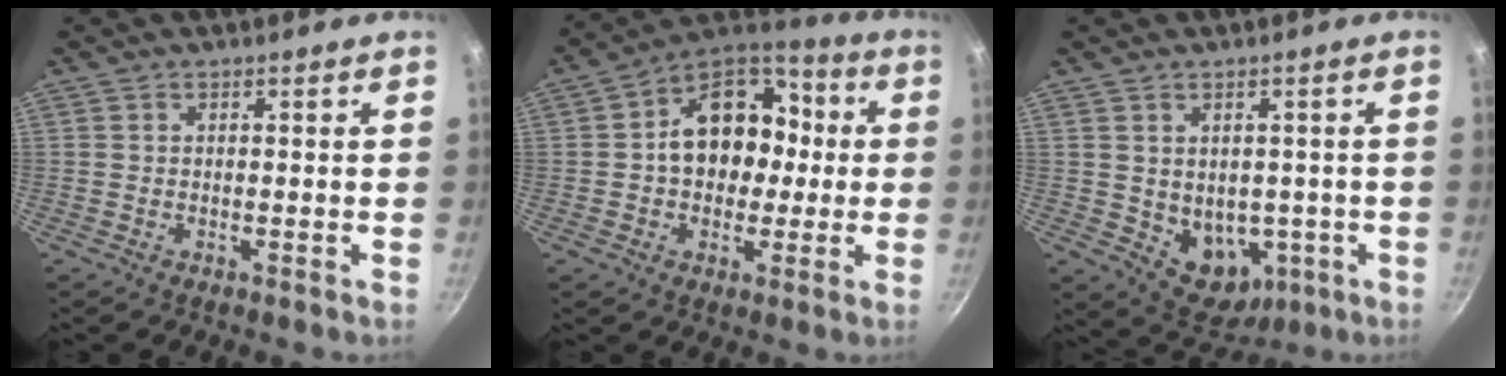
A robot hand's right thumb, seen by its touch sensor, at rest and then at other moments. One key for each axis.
{"total": 16.2, "fx": 0.7, "fy": 12.4, "fz": 10.4, "tx": -0.113, "ty": 0.038, "tz": -0.003}
{"total": 9.6, "fx": -1.4, "fy": 7.2, "fz": 6.2, "tx": -0.051, "ty": -0.008, "tz": 0.003}